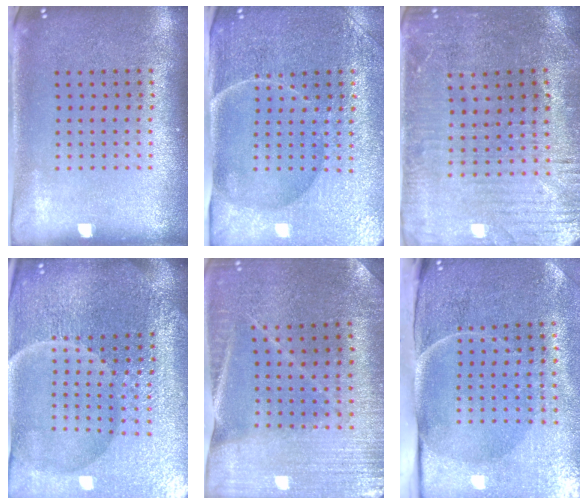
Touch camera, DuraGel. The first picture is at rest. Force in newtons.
{"total": 4.7, "press": 4.3, "slide": 1.9}
{"total": 1.4, "press": 1.3, "slide": 0.5}
{"total": 6.6, "press": 5.9, "slide": 3.0}
{"total": 1.4, "press": 1.4, "slide": 0.2}
{"total": 4.9, "press": 3.9, "slide": 3.0}